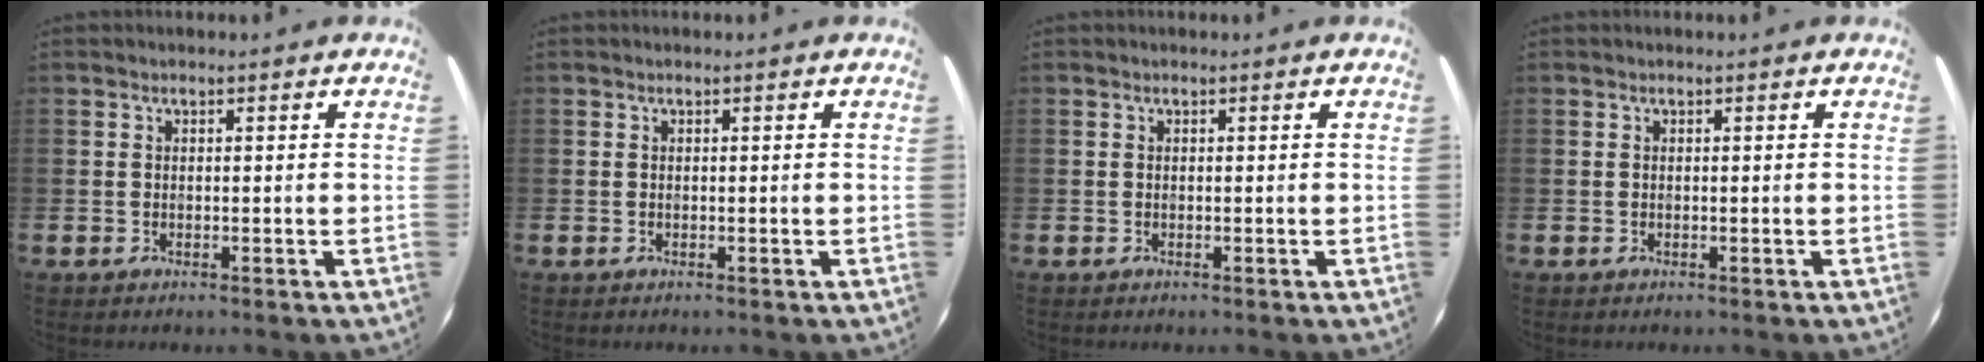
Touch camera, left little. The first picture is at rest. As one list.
[{"total": 0.0}, {"total": 0.0}, {"total": 0.0}]